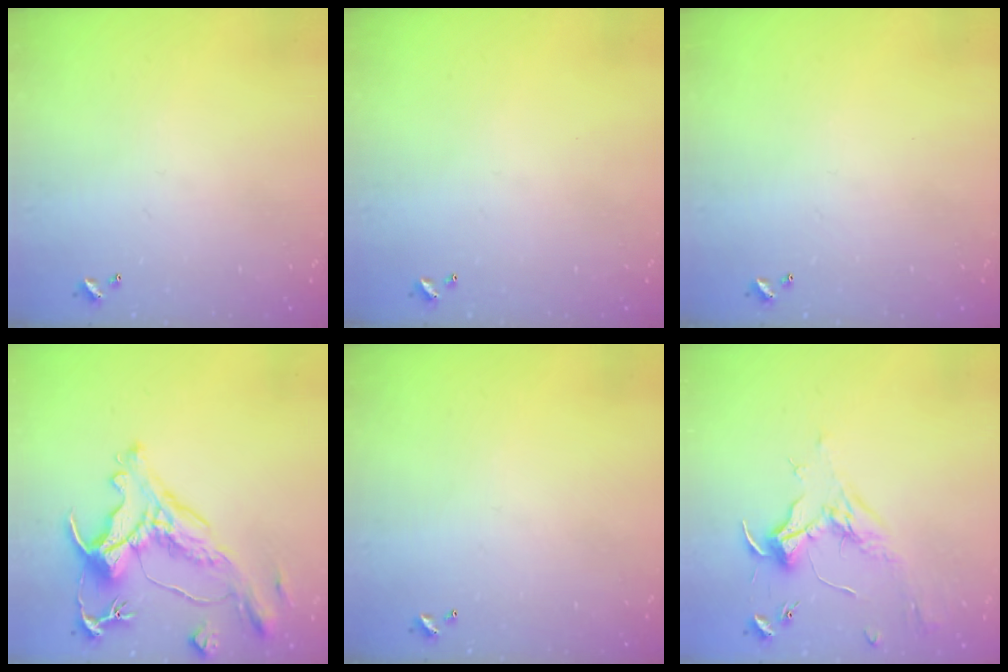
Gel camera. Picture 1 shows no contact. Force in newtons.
{"total": 0.0}
{"total": 0.0}
{"total": 2.8, "press": 2.4, "slide": 1.5}
{"total": 0.0}
{"total": 1.8, "press": 1.7, "slide": 0.6}